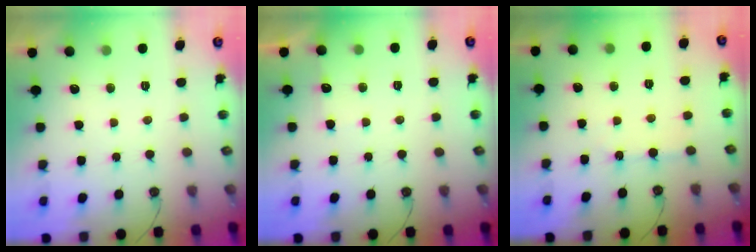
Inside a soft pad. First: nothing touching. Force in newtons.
{"total": 3.8, "press": 3.8, "slide": 0.6}
{"total": 3.5, "press": 3.5, "slide": 0.5}